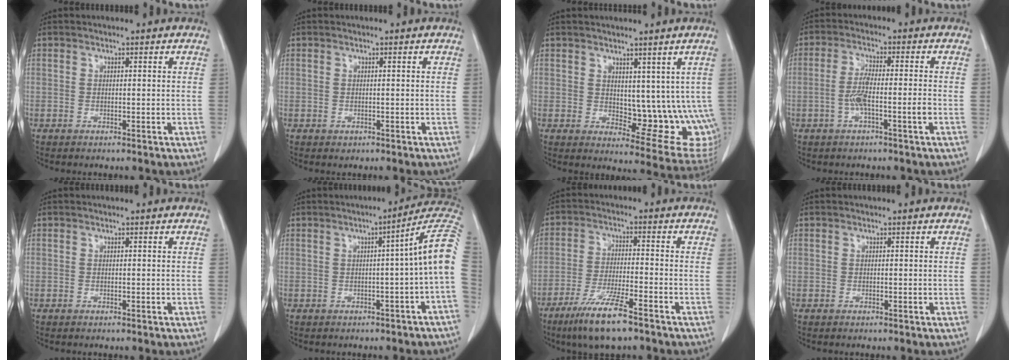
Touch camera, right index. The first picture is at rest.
{"total": 0.0}
{"total": 11.3, "force": [2.1, 6.0, 9.3], "torque": [-0.095, -0.011, 0.047]}
{"total": 5.0, "force": [-1.6, 0.2, 4.7], "torque": [-0.092, 0.009, -0.027]}
{"total": 0.0}
{"total": 8.3, "force": [-0.8, -1.1, 8.2], "torque": [-0.089, 0.020, -0.020]}
{"total": 9.3, "force": [-6.3, 0.6, 6.8], "torque": [-0.135, -0.024, -0.114]}
{"total": 0.0}